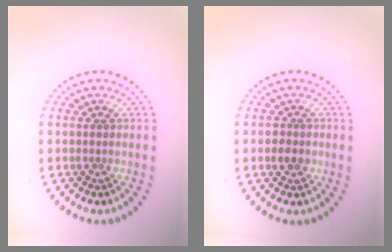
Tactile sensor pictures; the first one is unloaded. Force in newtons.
{"total": 1.7, "press": 1.6, "slide": 0.6}